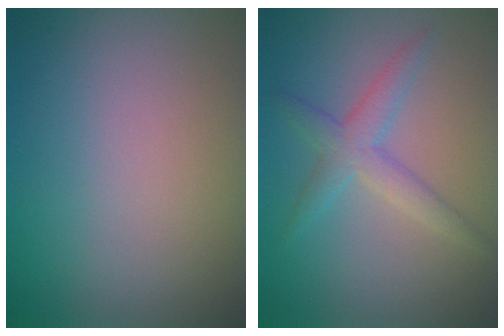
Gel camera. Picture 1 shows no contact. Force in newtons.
{"total": 2.9, "press": 2.9, "slide": 0.1}